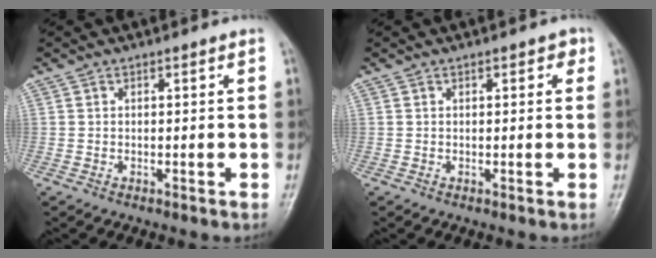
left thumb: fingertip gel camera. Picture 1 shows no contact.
{"total": 2.2, "force": [0.9, 1.2, 1.6], "torque": [-0.008, 0.001, 0.008]}